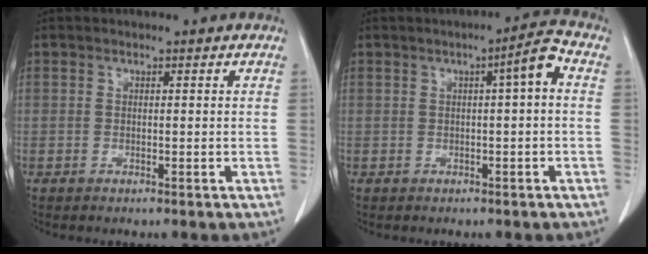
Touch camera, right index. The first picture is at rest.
{"total": 3.9, "force": [0.6, 0.2, 3.9], "torque": [-0.053, 0.011, 0.006]}